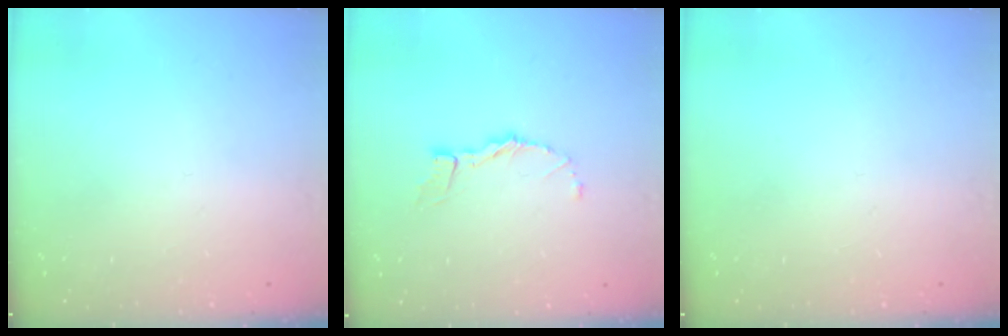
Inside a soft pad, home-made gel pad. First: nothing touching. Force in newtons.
{"total": 4.5, "press": 4.5, "slide": 0.0}
{"total": 0.0}